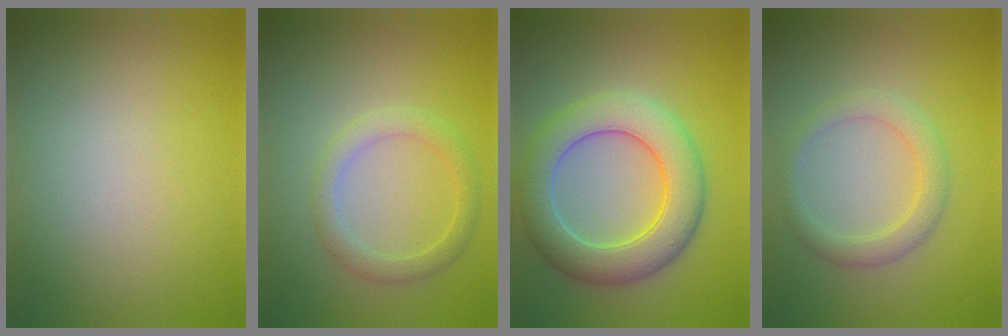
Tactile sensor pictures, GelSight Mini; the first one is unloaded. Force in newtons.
{"total": 2.6, "press": 2.6, "slide": 0.2}
{"total": 7.6, "press": 7.6, "slide": 0.5}
{"total": 2.8, "press": 2.8, "slide": 0.2}